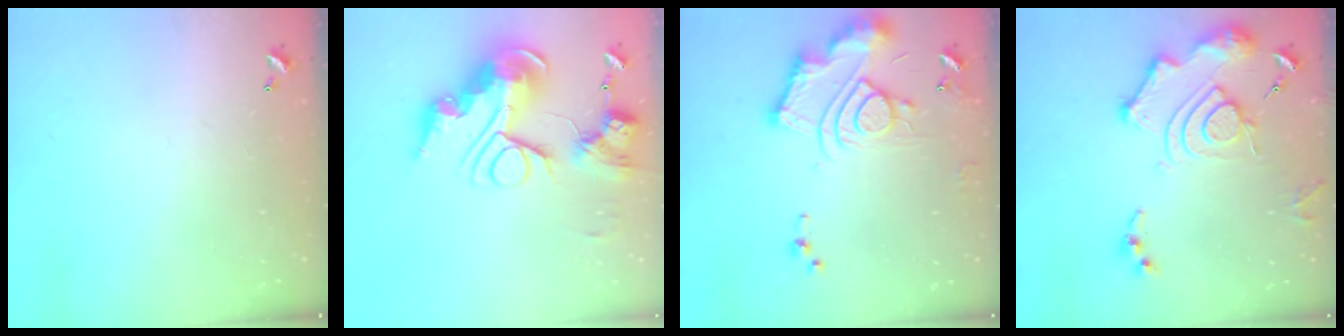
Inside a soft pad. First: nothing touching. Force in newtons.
{"total": 0.9, "press": 0.9, "slide": 0.0}
{"total": 14.1, "press": 14.1, "slide": 1.3}
{"total": 15.2, "press": 15.1, "slide": 1.7}